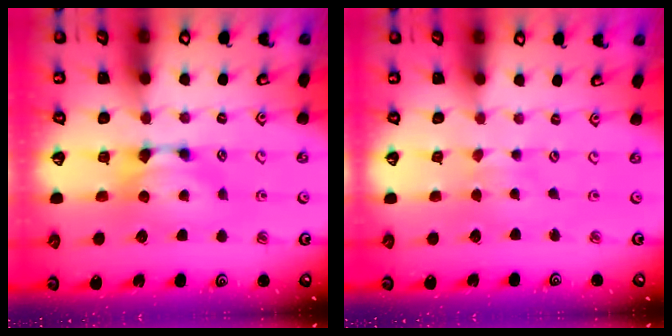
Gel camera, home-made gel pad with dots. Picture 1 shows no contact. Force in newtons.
{"total": 2.9, "press": 2.9, "slide": 0.0}